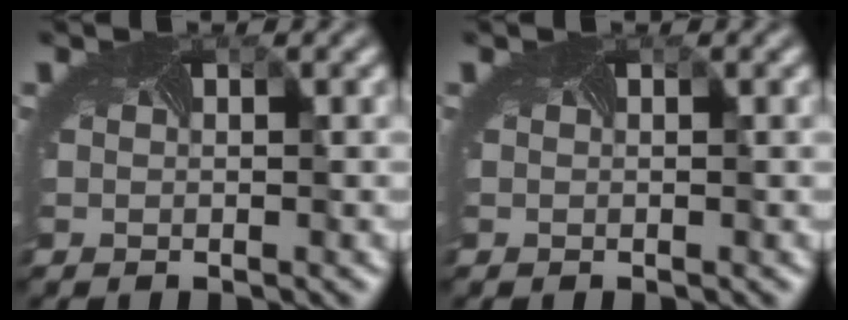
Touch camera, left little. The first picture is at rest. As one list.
[{"total": 0.0}]